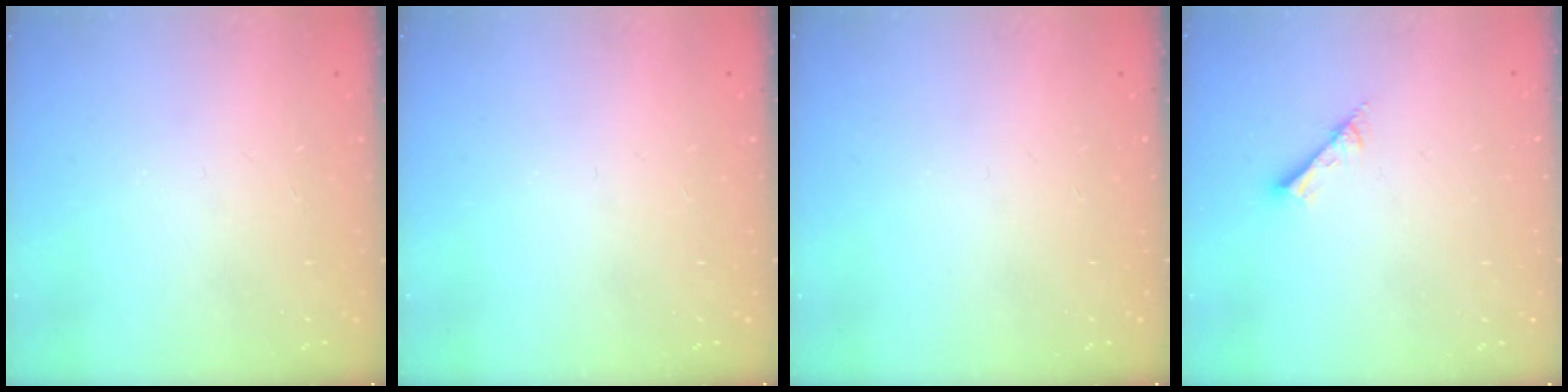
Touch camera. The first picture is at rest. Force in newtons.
{"total": 0.0}
{"total": 0.0}
{"total": 2.7, "press": 2.7, "slide": 0.2}